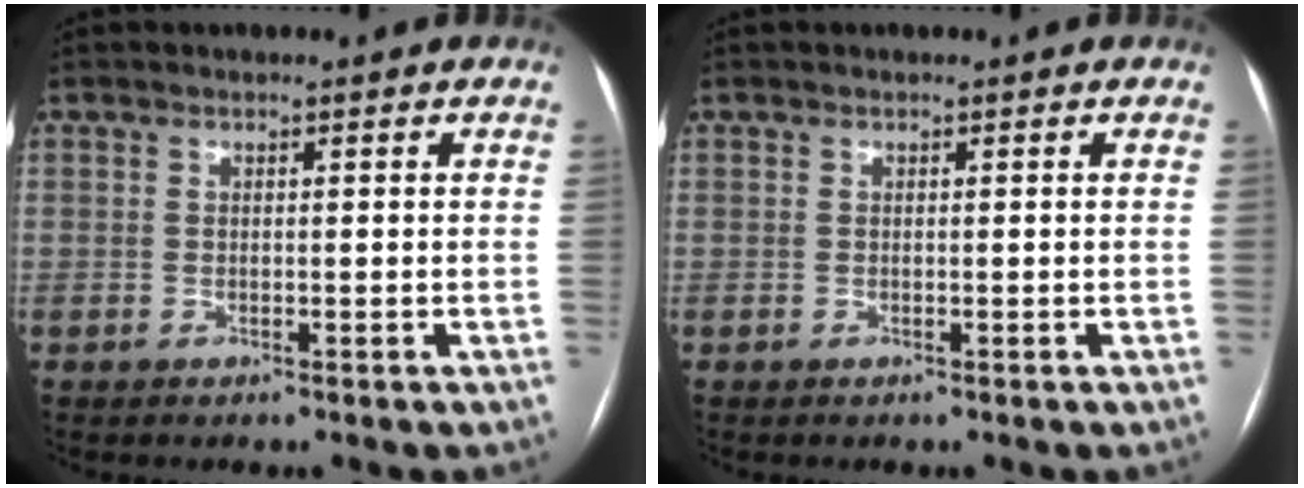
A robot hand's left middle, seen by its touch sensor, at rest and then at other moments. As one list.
[{"total": 0.0}]